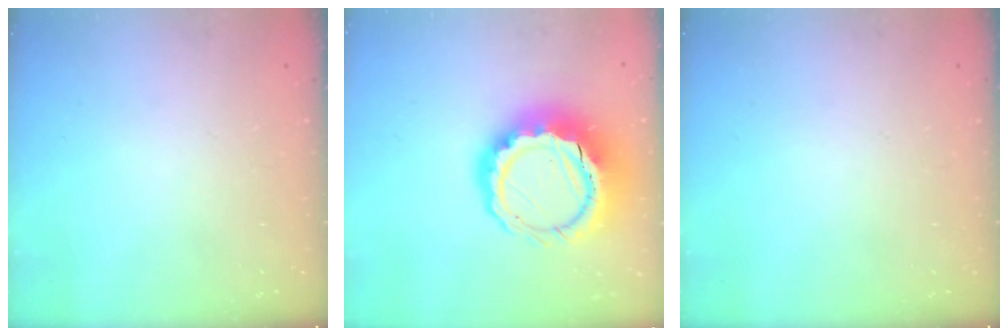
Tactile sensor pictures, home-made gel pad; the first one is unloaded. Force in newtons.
{"total": 15.6, "press": 15.3, "slide": 3.3}
{"total": 0.0}